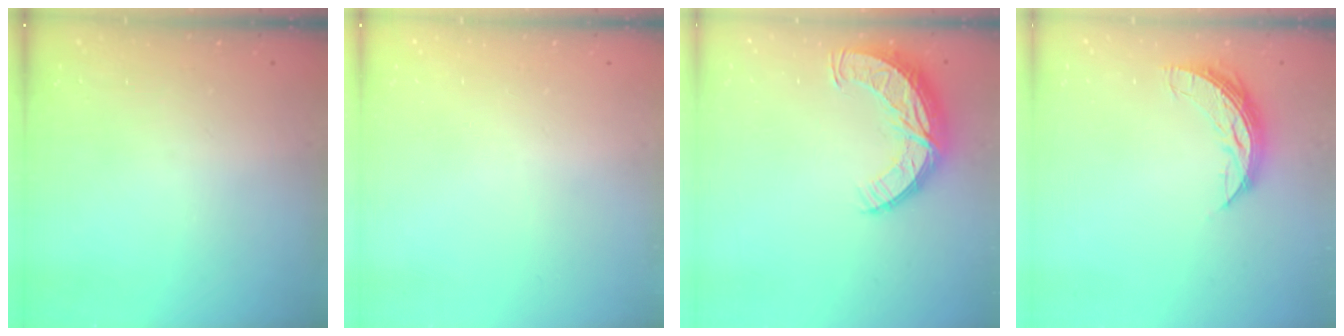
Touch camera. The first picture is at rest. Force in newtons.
{"total": 0.0}
{"total": 11.7, "press": 11.7, "slide": 0.9}
{"total": 7.7, "press": 7.6, "slide": 0.6}